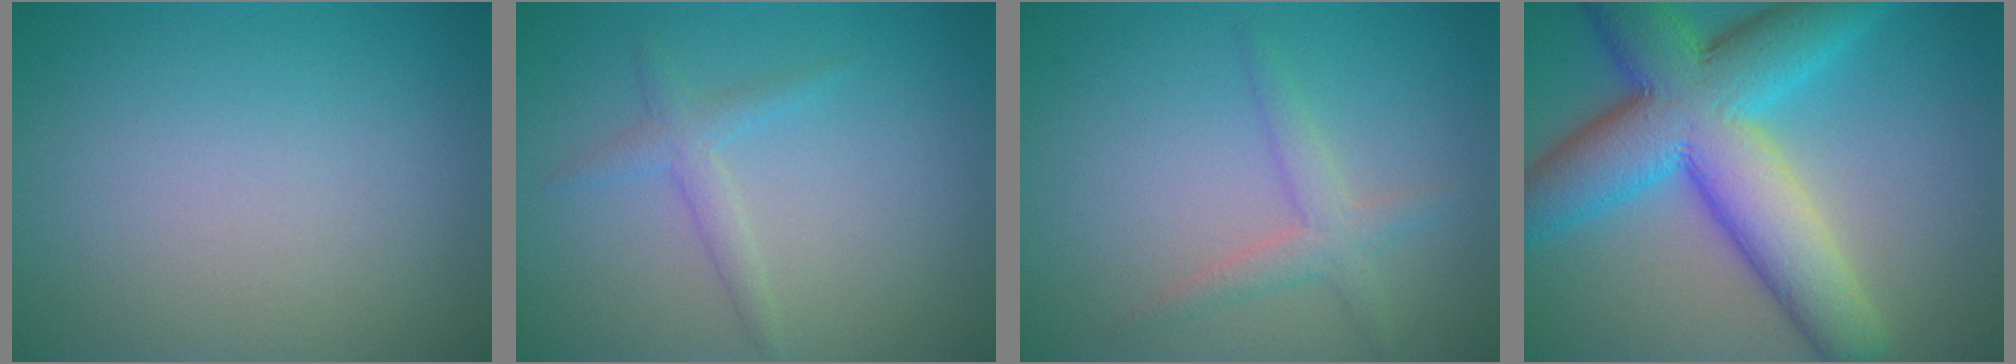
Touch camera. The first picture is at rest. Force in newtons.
{"total": 1.7, "press": 1.7, "slide": 0.1}
{"total": 2.2, "press": 2.2, "slide": 0.1}
{"total": 12.3, "press": 12.3, "slide": 0.4}